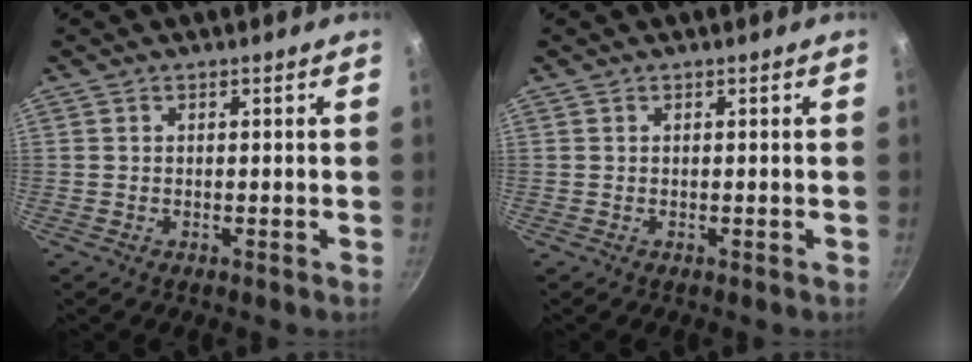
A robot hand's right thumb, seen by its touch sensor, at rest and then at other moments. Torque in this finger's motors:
{"motor_torque": [0.01, 0.01, -0.09, 0.07, 0.00]}